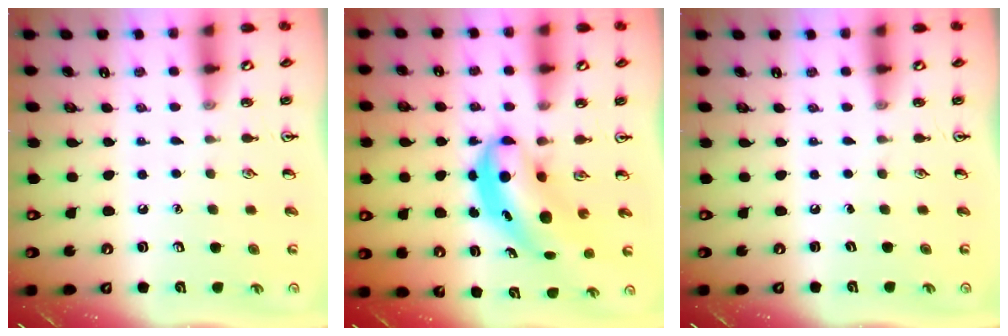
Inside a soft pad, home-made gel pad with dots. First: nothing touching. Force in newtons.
{"total": 5.7, "press": 5.6, "slide": 1.1}
{"total": 0.0}